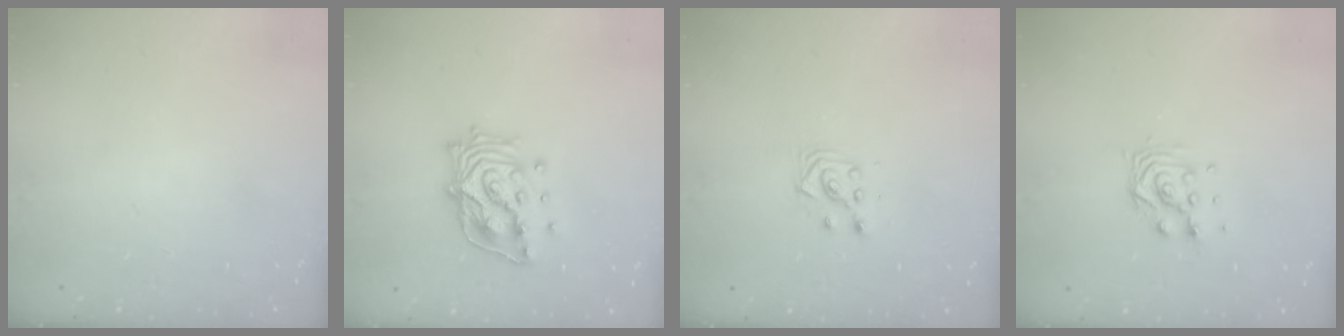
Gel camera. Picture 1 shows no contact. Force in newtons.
{"total": 15.2, "press": 15.1, "slide": 2.0}
{"total": 3.4, "press": 3.3, "slide": 1.0}
{"total": 7.5, "press": 7.5, "slide": 0.4}